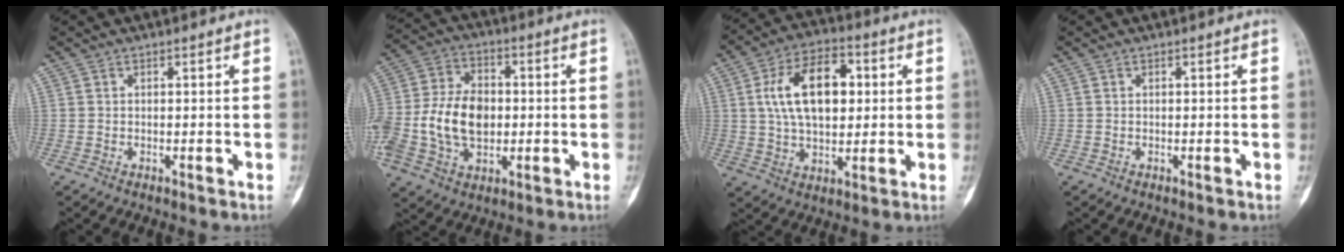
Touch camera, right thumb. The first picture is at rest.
{"total": 16.6, "force": [-1.9, 11.6, 11.7], "torque": [-0.227, 0.019, -0.029]}
{"total": 15.5, "force": [2.6, 9.2, 12.2], "torque": [-0.186, 0.012, 0.042]}
{"total": 0.0}